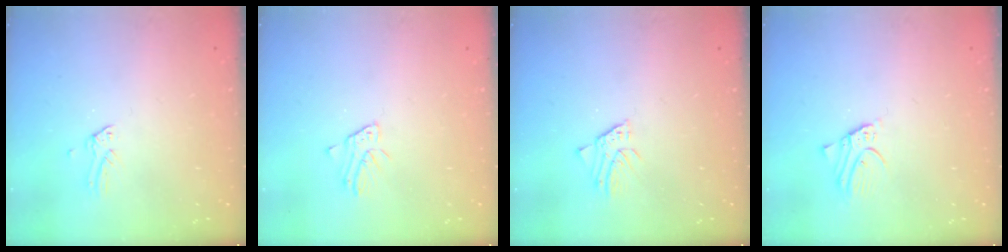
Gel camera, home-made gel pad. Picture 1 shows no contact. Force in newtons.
{"total": 2.1, "press": 2.1, "slide": 0.1}
{"total": 1.1, "press": 1.1, "slide": 0.0}
{"total": 2.7, "press": 2.7, "slide": 0.2}